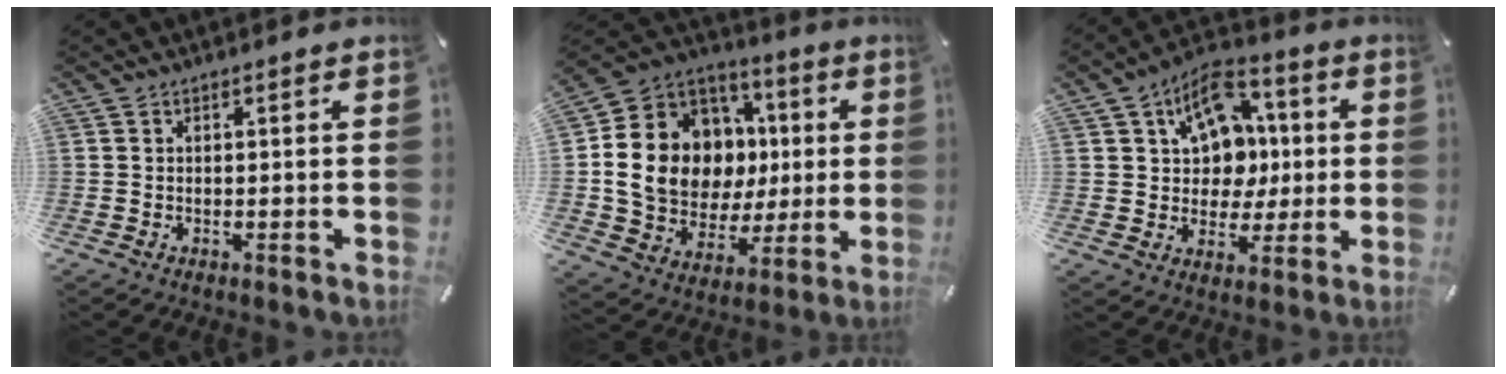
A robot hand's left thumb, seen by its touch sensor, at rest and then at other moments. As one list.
[{"total": 16.3, "force": [0.4, 14.1, 8.0], "torque": [-0.159, -0.006, 0.022]}, {"total": 13.0, "force": [3.8, 11.0, 5.8], "torque": [-0.086, -0.020, 0.074]}]